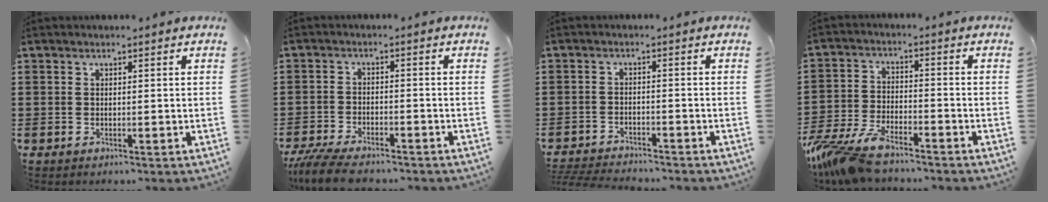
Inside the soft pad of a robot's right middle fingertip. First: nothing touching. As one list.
[{"total": 5.1, "force": [-4.6, 0.9, 1.9], "torque": [-0.058, -0.009, -0.097]}, {"total": 3.3, "force": [-3.3, 0.2, 0.3], "torque": [-0.014, -0.002, -0.073]}, {"total": 8.1, "force": [-6.8, 1.8, 3.9], "torque": [-0.108, -0.003, -0.139]}]